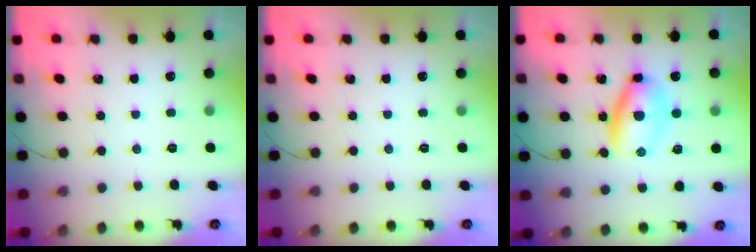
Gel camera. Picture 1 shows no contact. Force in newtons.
{"total": 0.0}
{"total": 6.6, "press": 6.5, "slide": 1.2}